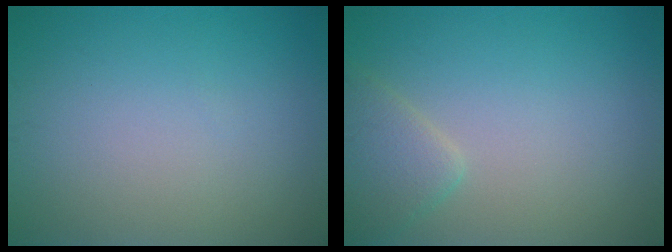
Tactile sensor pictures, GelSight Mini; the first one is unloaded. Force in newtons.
{"total": 2.4, "press": 2.4, "slide": 0.2}